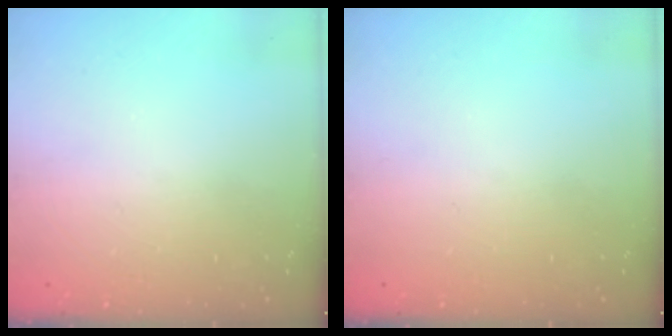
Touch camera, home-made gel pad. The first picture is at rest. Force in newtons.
{"total": 0.0}